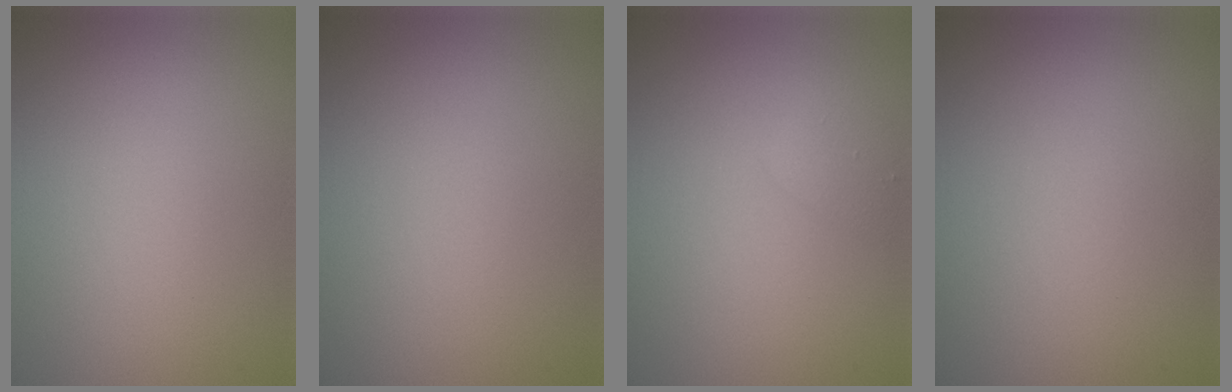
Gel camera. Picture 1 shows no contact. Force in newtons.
{"total": 0.0}
{"total": 1.2, "press": 1.2, "slide": 0.0}
{"total": 0.0}